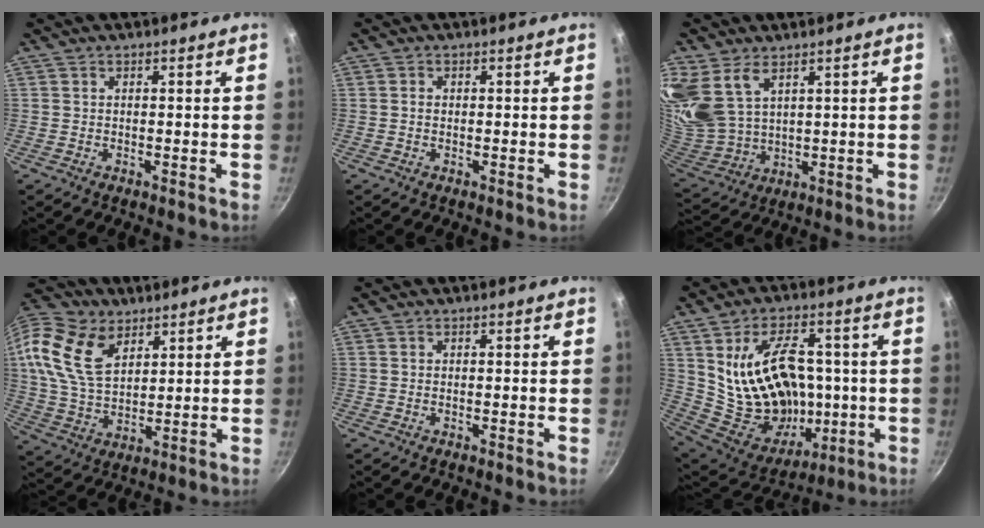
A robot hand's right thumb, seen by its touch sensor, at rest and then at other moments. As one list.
[{"total": 1.0, "force": [0.0, 0.8, 0.5], "torque": [-0.007, 0.004, 0.000]}, {"total": 13.8, "force": [7.6, 8.4, 7.9], "torque": [-0.167, -0.036, 0.171]}, {"total": 17.8, "force": [7.9, 11.5, 11.1], "torque": [-0.211, -0.018, 0.149]}, {"total": 0.0}, {"total": 22.7, "force": [1.9, 15.4, 16.7], "torque": [-0.249, -0.008, 0.060]}]